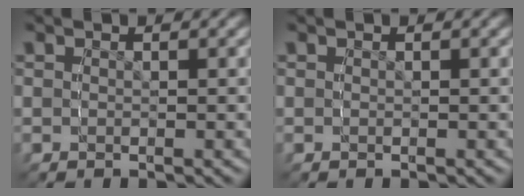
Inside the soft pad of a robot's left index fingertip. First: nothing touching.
{"total": 0.0}